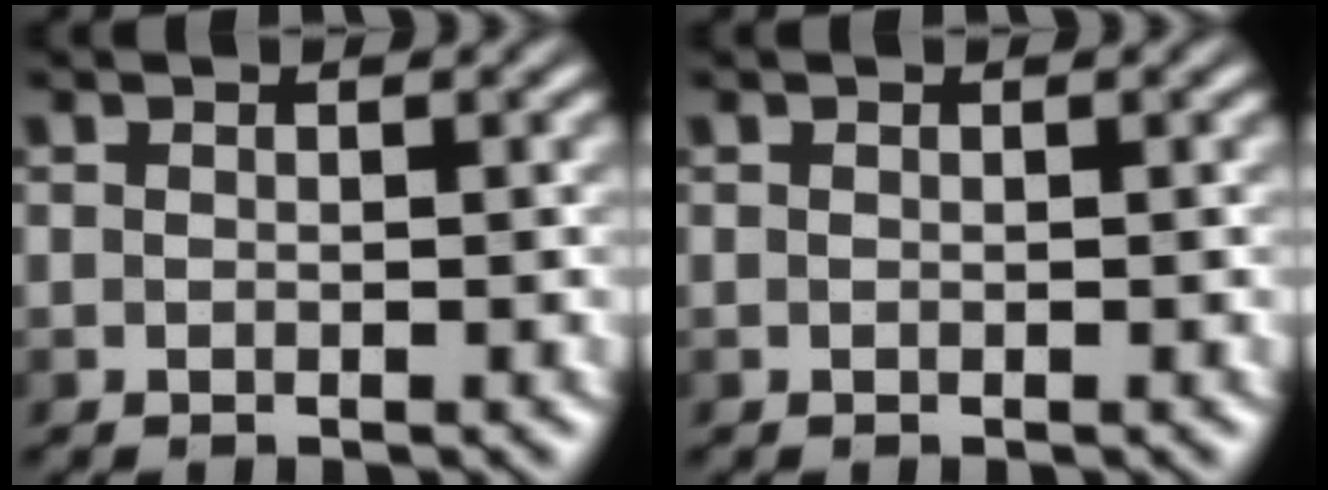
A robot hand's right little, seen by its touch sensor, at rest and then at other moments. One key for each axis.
{"total": 0.0}